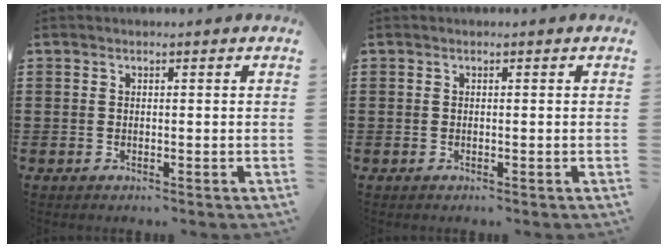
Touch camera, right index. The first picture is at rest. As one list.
[{"total": 0.0}]